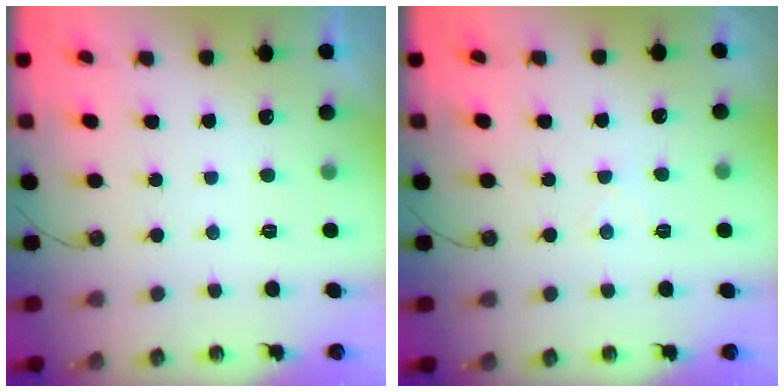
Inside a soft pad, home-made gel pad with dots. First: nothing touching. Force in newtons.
{"total": 4.0, "press": 3.9, "slide": 0.6}